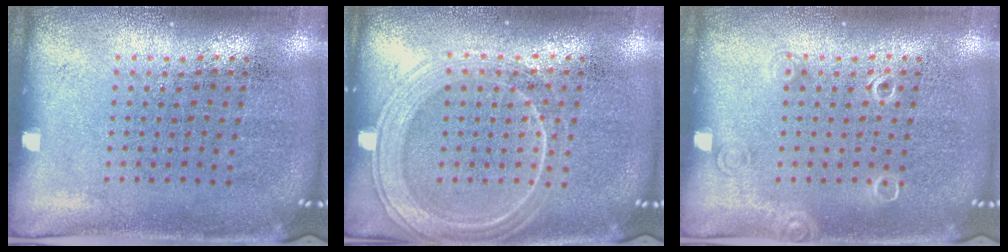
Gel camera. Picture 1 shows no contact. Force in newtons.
{"total": 2.8, "press": 2.8, "slide": 0.5}
{"total": 1.0, "press": 1.0, "slide": 0.2}